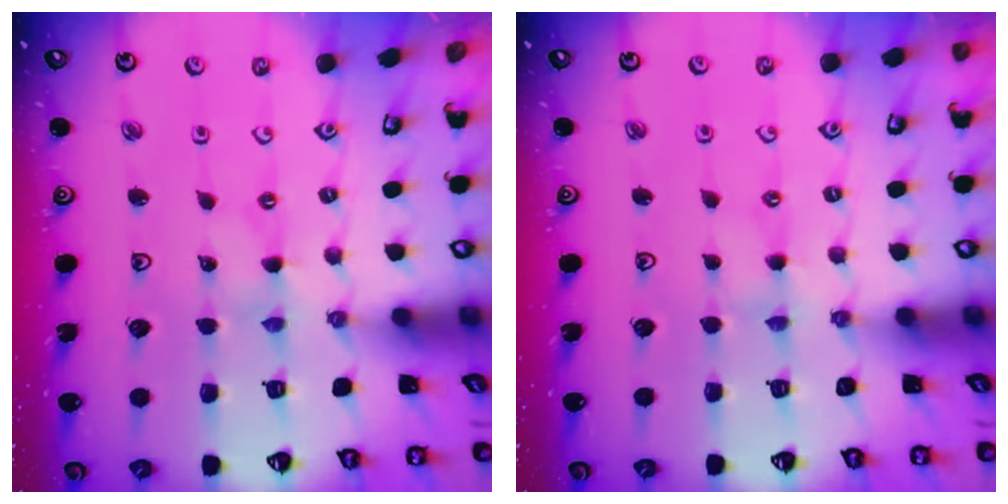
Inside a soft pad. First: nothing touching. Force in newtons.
{"total": 2.5, "press": 2.4, "slide": 0.4}